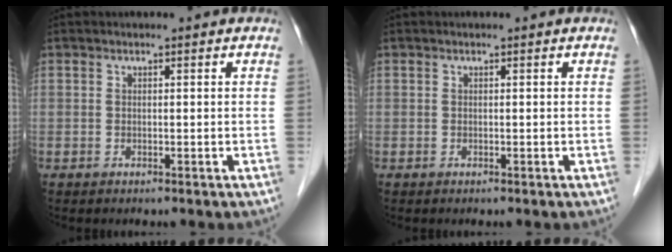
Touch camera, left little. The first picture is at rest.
{"total": 0.0}